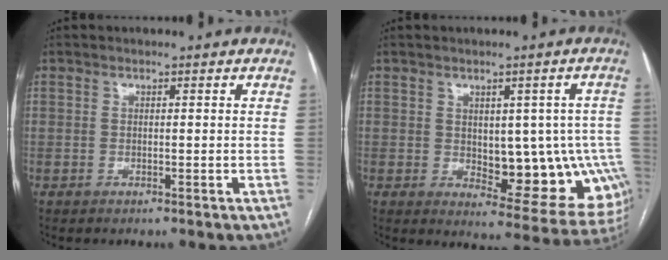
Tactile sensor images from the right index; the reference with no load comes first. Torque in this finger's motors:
{"motor_torque": [0.26, 0.08, 0.18, 0.02]}